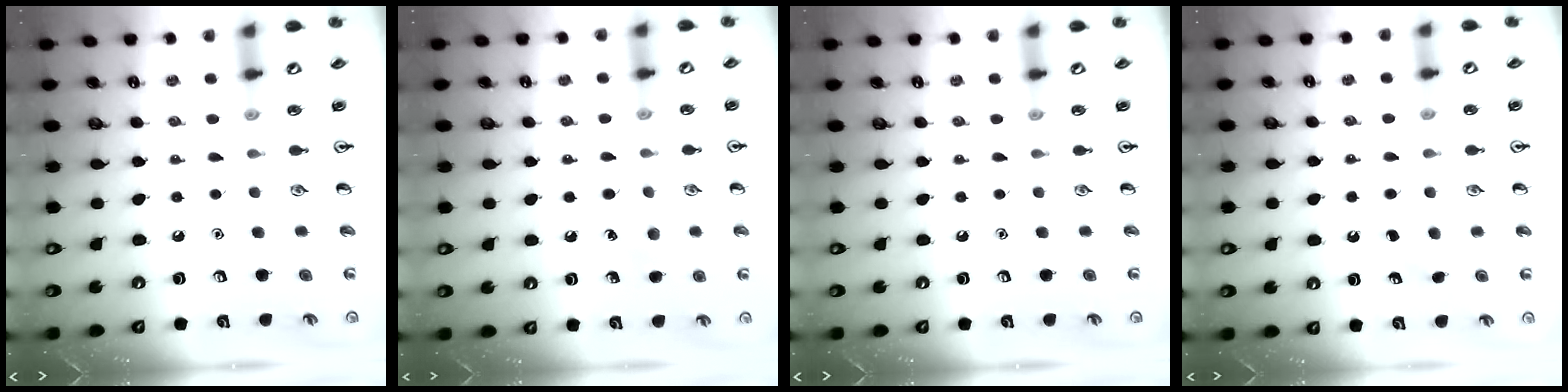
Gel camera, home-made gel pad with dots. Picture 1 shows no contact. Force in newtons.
{"total": 7.0, "press": 6.7, "slide": 2.1}
{"total": 0.0}
{"total": 2.6, "press": 2.4, "slide": 0.8}